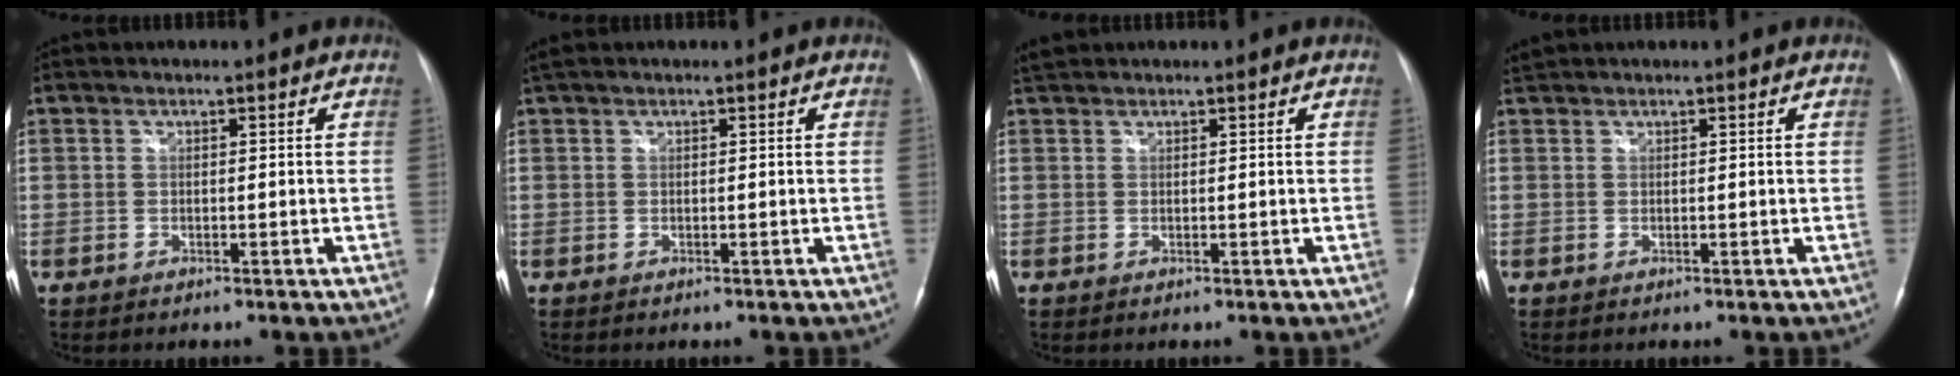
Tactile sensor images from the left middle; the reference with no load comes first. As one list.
[{"total": 1.3, "force": [1.1, 0.3, 0.7], "torque": [-0.022, 0.027, 0.024]}, {"total": 1.7, "force": [1.6, 0.4, 0.3], "torque": [-0.015, 0.019, 0.034]}, {"total": 1.0, "force": [1.0, 0.0, 0.0], "torque": [-0.012, 0.015, 0.028]}]